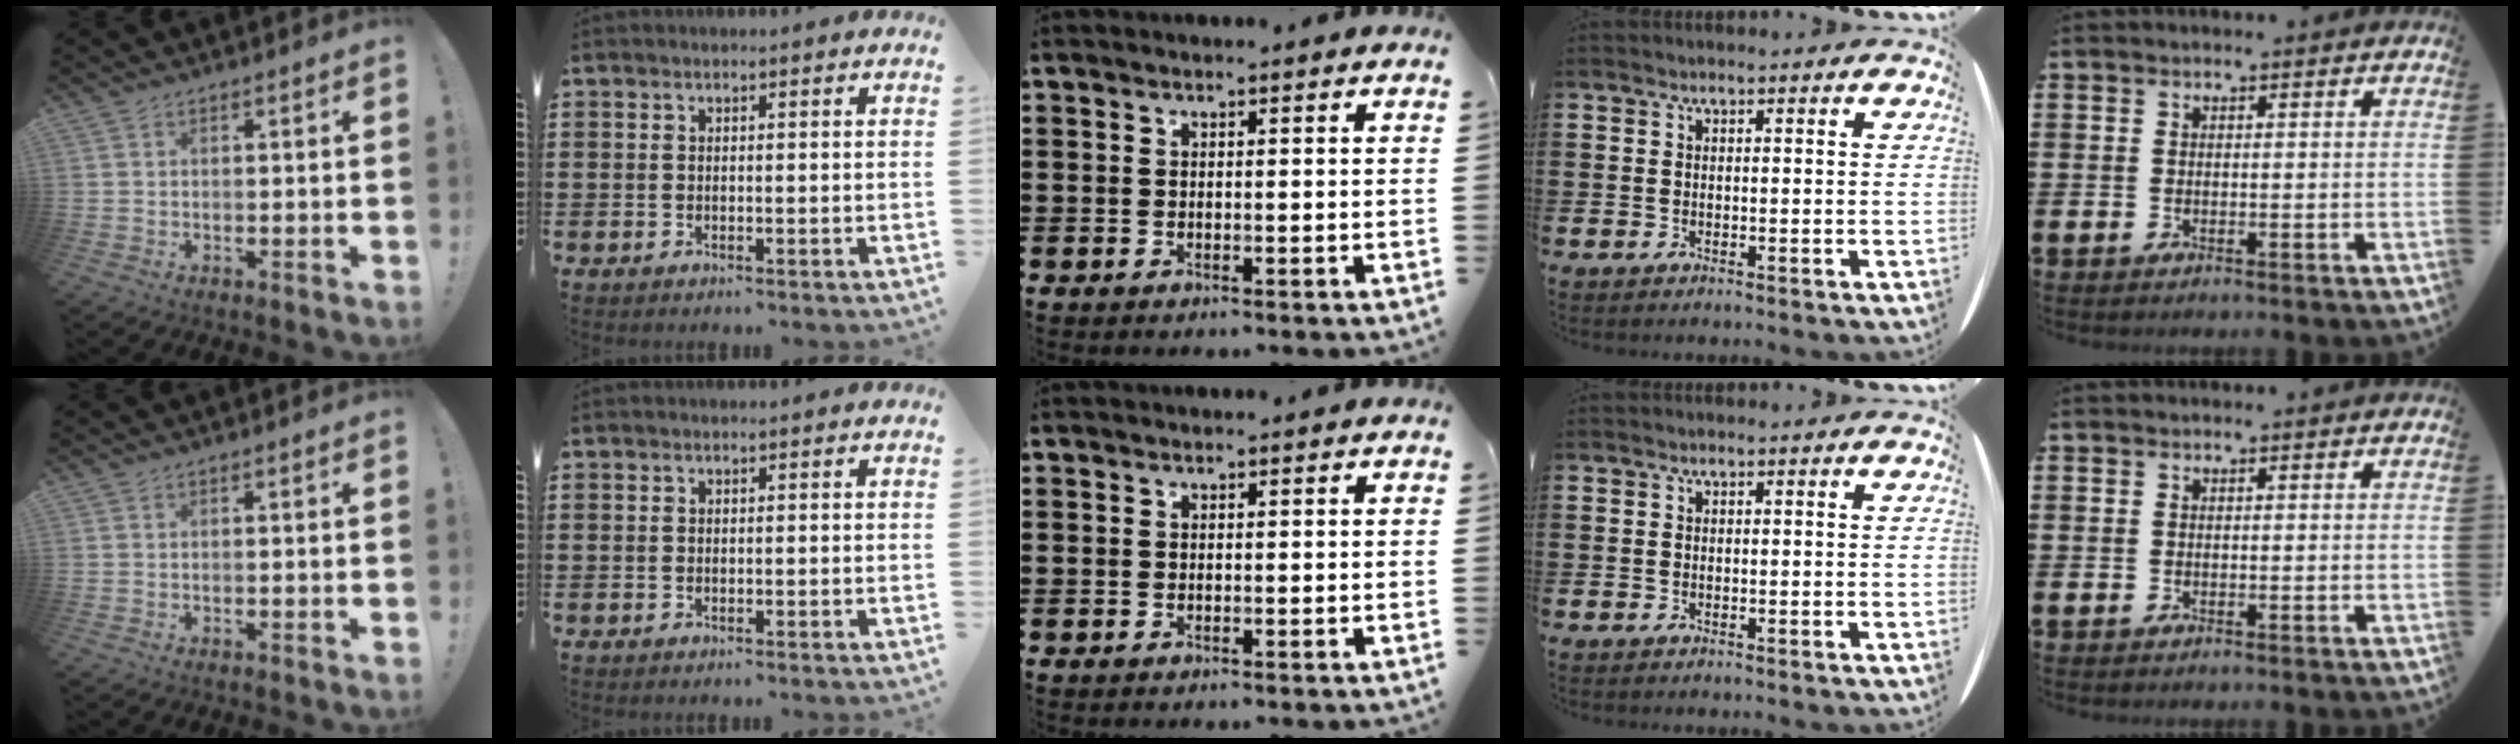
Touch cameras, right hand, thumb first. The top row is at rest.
{}